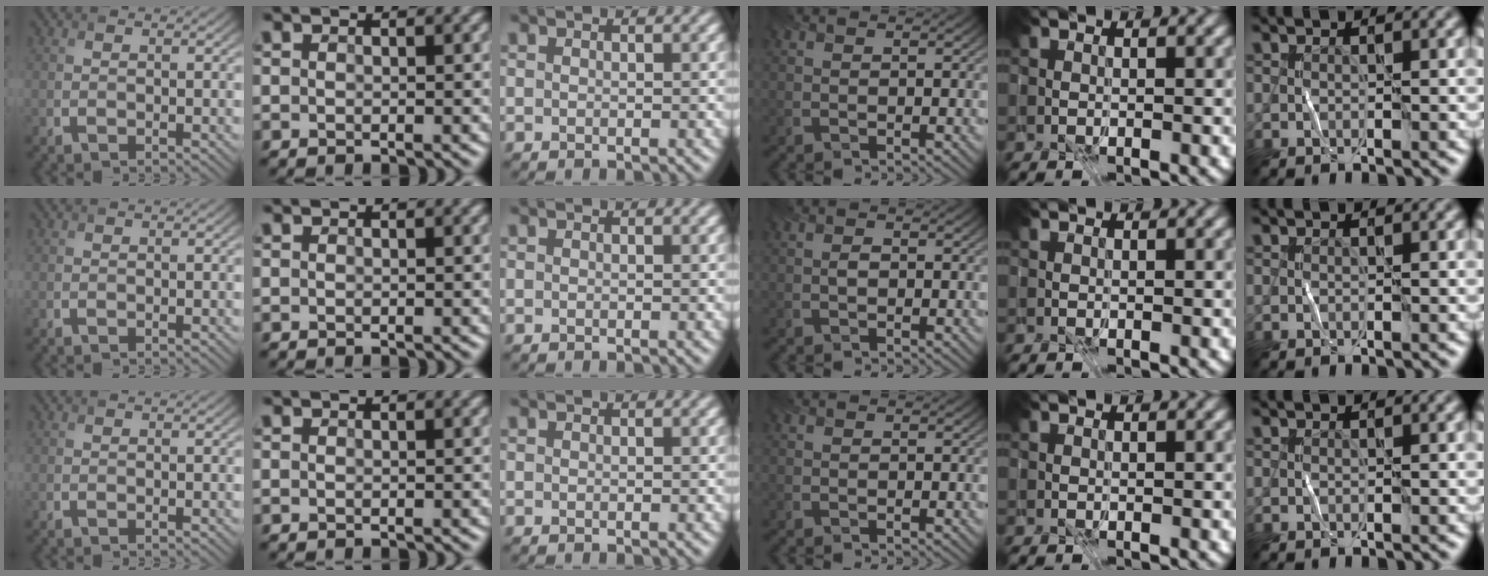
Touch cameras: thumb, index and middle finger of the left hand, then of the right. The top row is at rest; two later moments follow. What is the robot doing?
{"motion": "fold", "object": "file"}